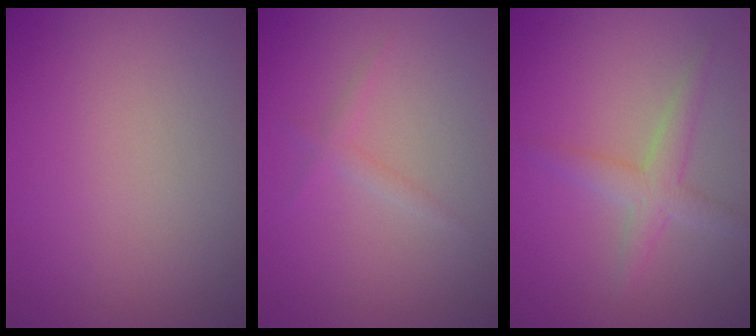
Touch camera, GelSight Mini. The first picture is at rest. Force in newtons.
{"total": 1.0, "press": 1.0, "slide": 0.0}
{"total": 2.5, "press": 2.5, "slide": 0.1}